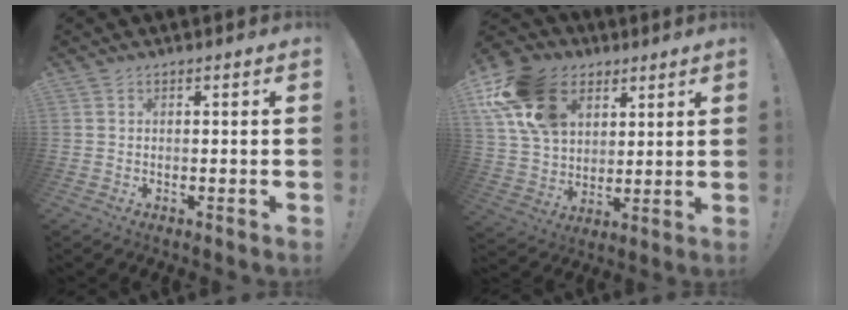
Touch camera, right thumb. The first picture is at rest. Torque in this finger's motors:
{"motor_torque": [2.35, 2.65, 1.14, 0.79, 0.20]}